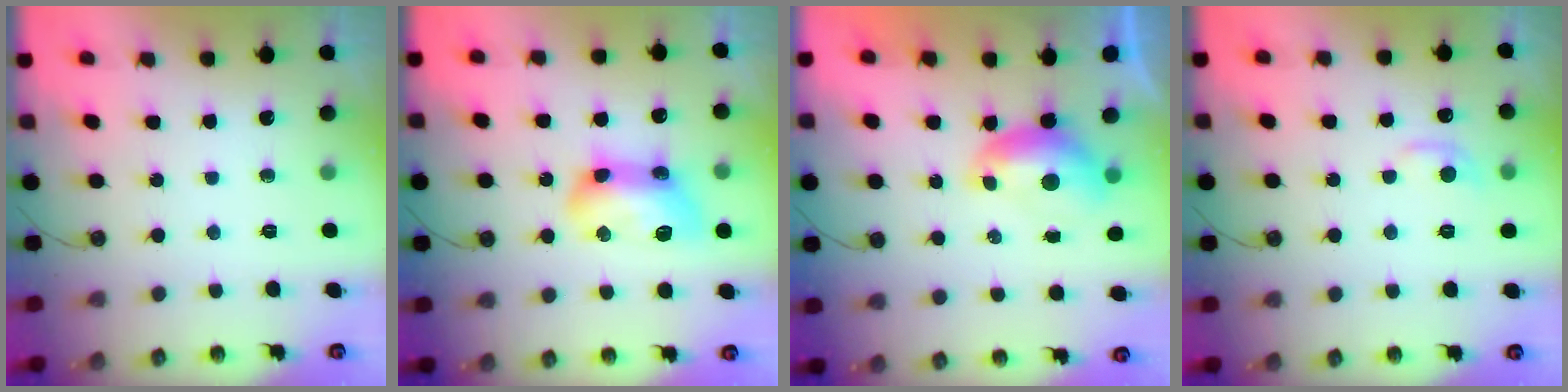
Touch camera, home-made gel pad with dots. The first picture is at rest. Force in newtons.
{"total": 12.0, "press": 12.0, "slide": 0.5}
{"total": 0.6, "press": 0.3, "slide": 0.5}
{"total": 0.8, "press": 0.1, "slide": 0.8}